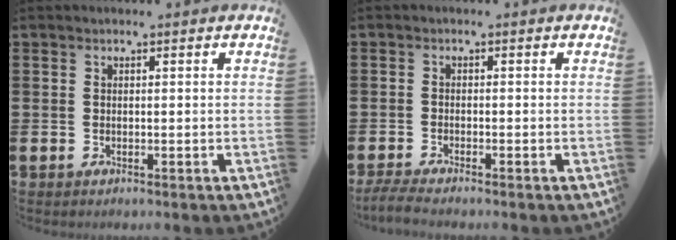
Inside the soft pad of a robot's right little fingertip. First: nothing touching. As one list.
[{"total": 1.7, "force": [-1.4, 0.0, 0.9], "torque": [-0.015, 0.001, -0.027]}]